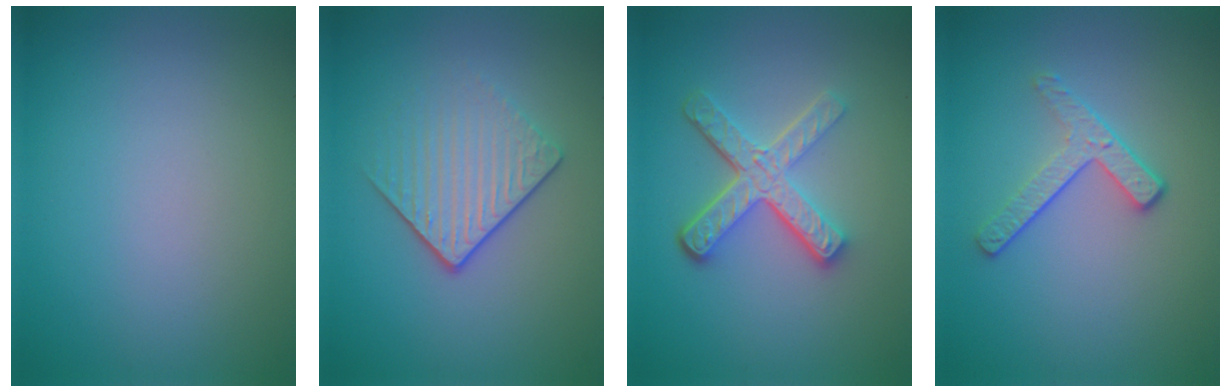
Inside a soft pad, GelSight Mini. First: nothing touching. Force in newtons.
{"total": 3.9, "press": 2.8, "slide": 2.7}
{"total": 5.0, "press": 3.6, "slide": 3.4}
{"total": 2.3, "press": 1.7, "slide": 1.6}